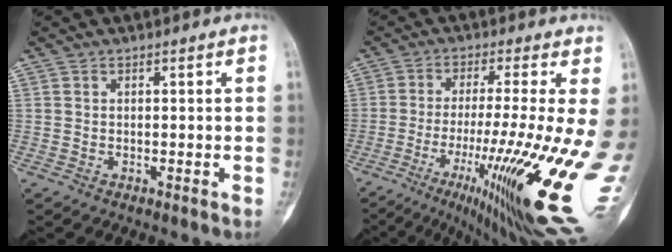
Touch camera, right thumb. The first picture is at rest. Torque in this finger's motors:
{"motor_torque": [0.80, 0.79, 0.83, -0.11, 0.33]}